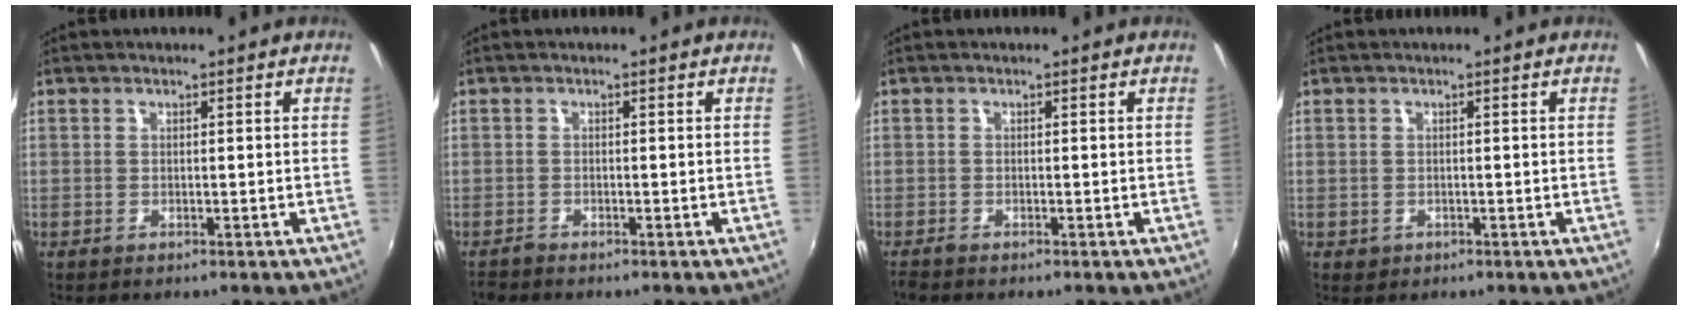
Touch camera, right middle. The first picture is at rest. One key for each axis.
{"total": 1.3, "fx": -1.3, "fy": 0.2, "fz": 0.1, "tx": -0.008, "ty": -0.006, "tz": -0.026}
{"total": 1.3, "fx": -1.2, "fy": 0.2, "fz": 0.5, "tx": -0.013, "ty": -0.008, "tz": -0.023}
{"total": 1.2, "fx": -0.4, "fy": 1.0, "fz": 0.4, "tx": -0.008, "ty": -0.003, "tz": -0.003}